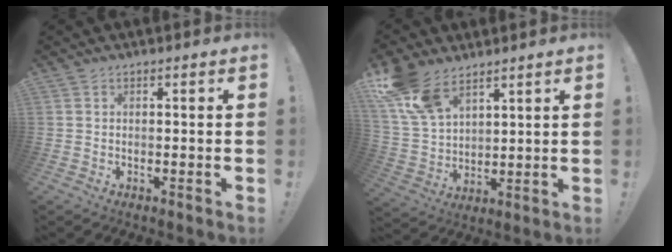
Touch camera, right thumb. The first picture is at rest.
{"total": 13.4, "force": [9.2, 7.3, 6.5], "torque": [-0.132, -0.044, 0.183]}